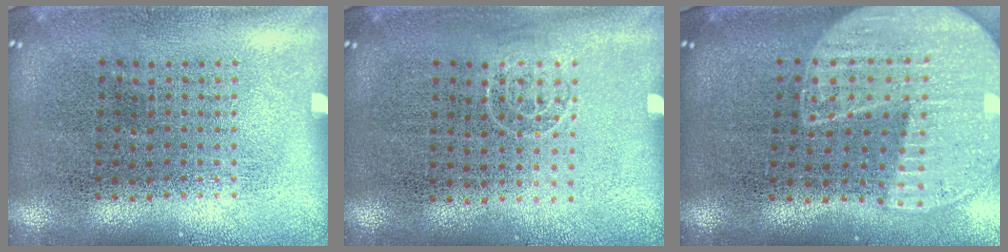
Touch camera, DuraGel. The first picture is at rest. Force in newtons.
{"total": 0.7, "press": 0.5, "slide": 0.5}
{"total": 2.1, "press": 1.8, "slide": 1.0}